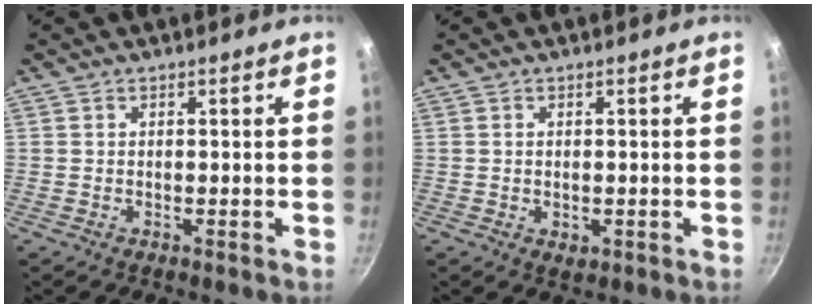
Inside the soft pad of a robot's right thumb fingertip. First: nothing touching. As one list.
[{"total": 1.7, "force": [-0.3, 1.1, 1.2], "torque": [-0.014, -0.003, 0.000]}]